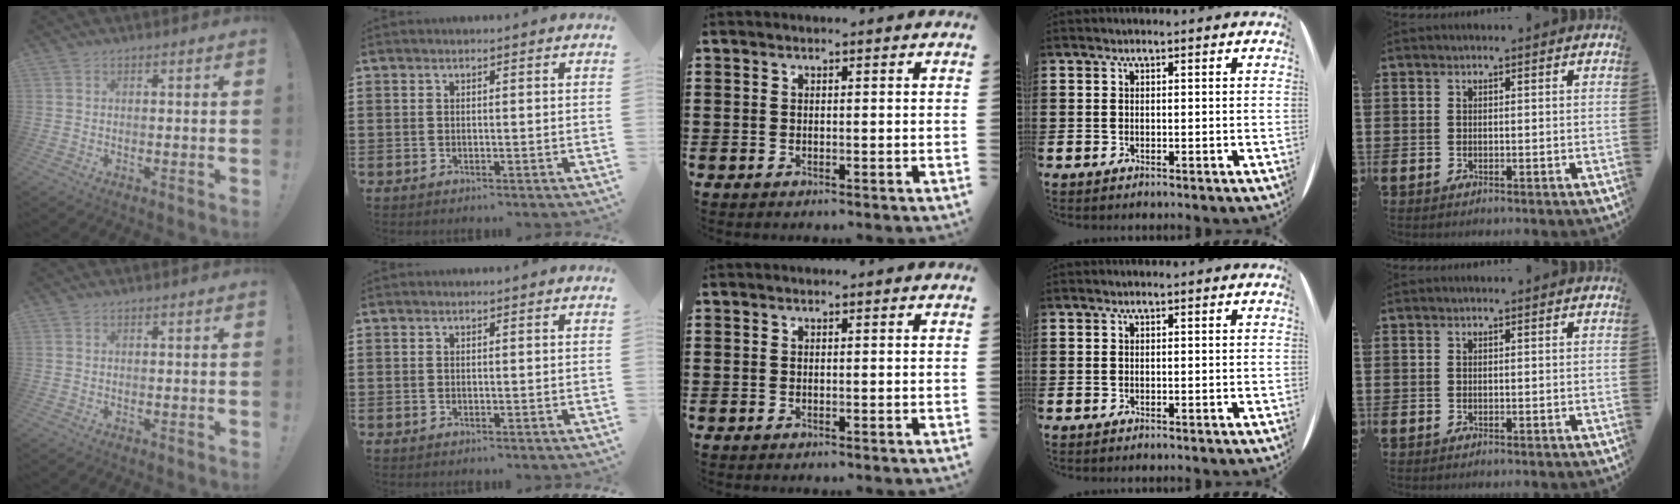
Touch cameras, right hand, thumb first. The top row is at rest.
{}